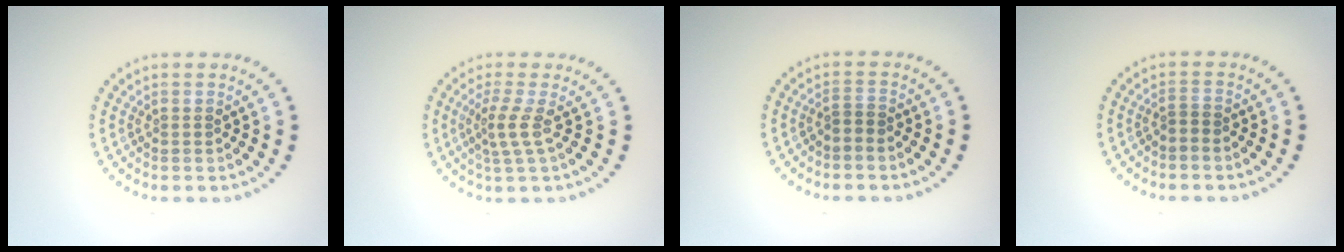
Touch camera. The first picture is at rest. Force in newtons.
{"total": 2.2, "press": 1.5, "slide": 1.7}
{"total": 0.9, "press": 0.6, "slide": 0.6}
{"total": 0.8, "press": 0.5, "slide": 0.6}